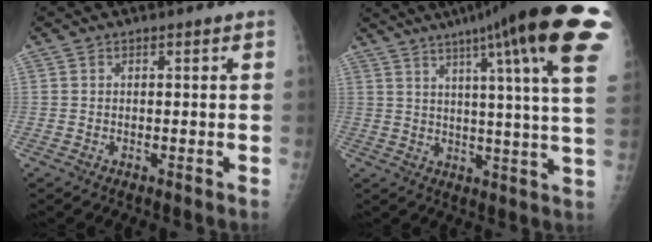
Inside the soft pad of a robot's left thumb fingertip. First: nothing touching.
{"total": 25.2, "force": [13.6, 2.4, 21.1], "torque": [-0.258, -0.027, 0.170]}